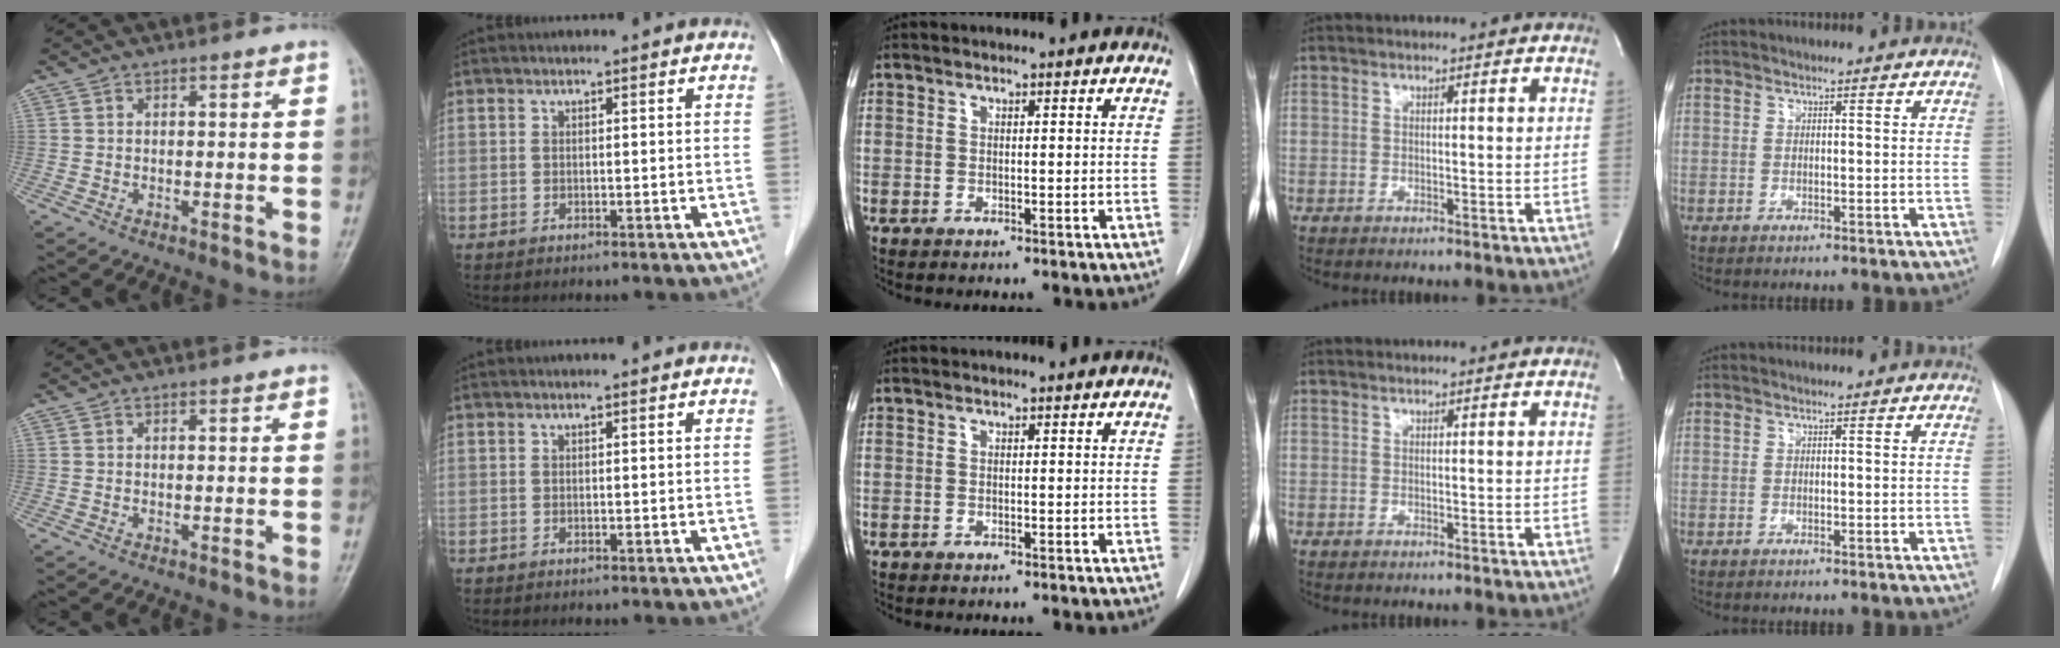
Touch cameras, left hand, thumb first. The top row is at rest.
{}